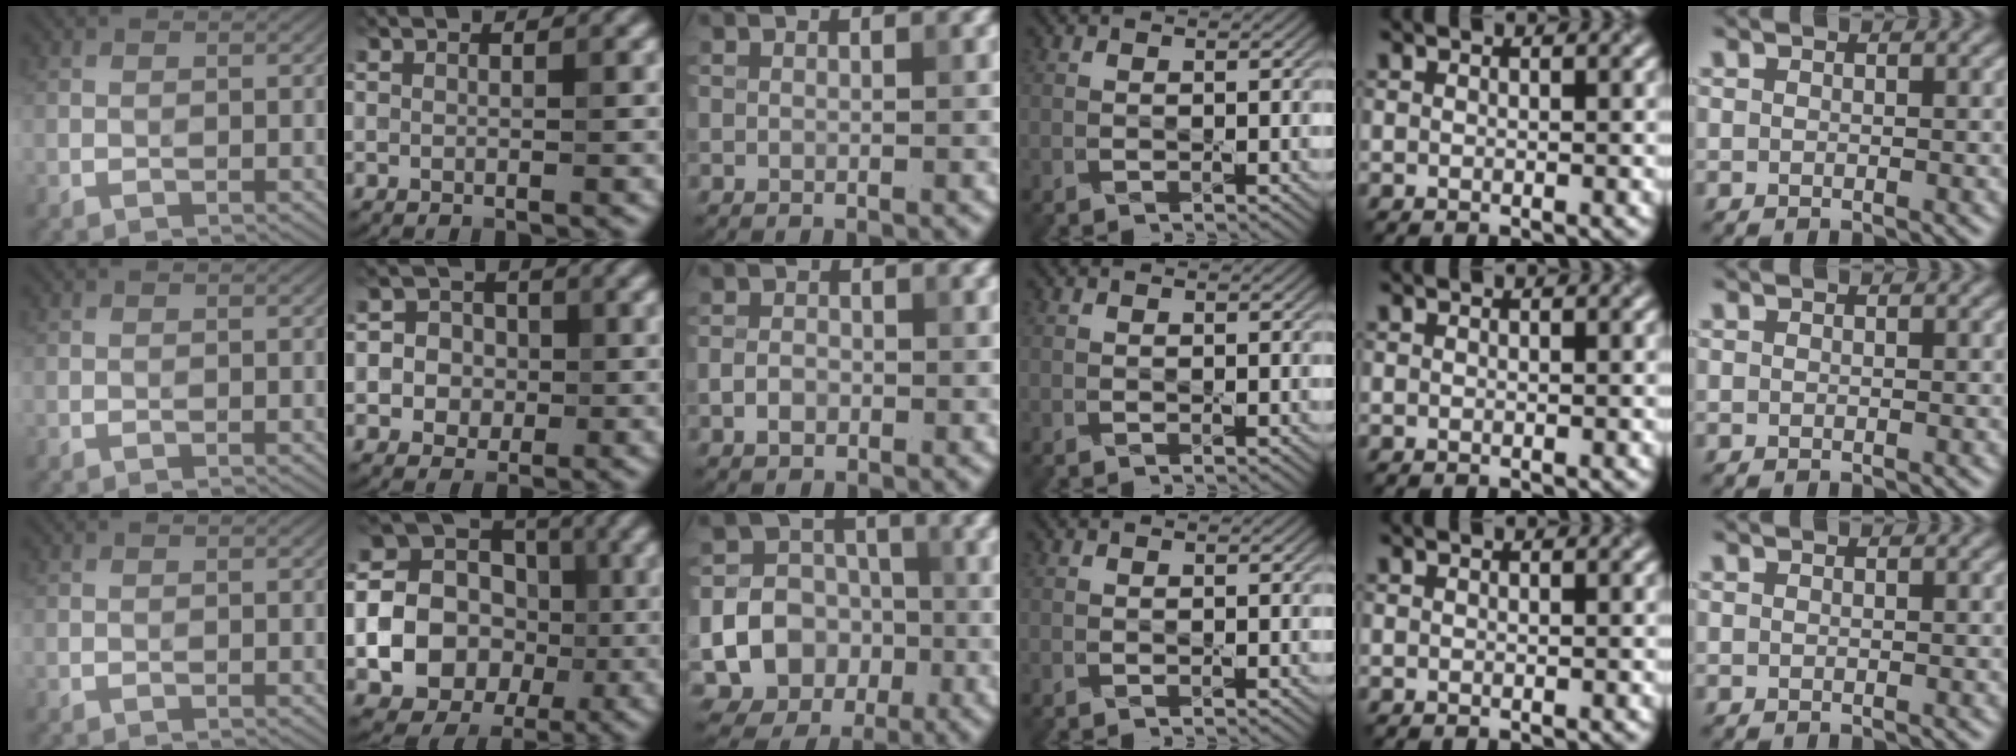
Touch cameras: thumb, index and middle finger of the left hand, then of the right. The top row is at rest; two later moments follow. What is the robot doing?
{"motion": "press", "object": "gel pad"}